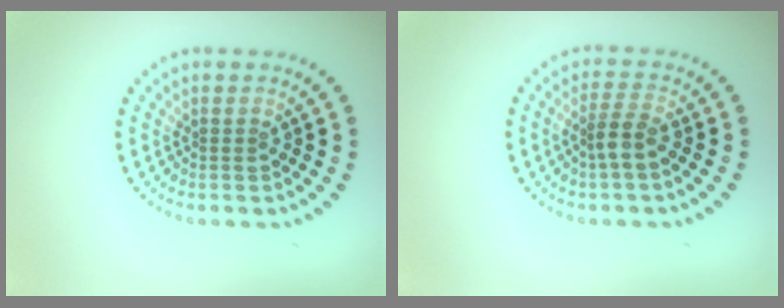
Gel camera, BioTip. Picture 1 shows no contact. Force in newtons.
{"total": 2.3, "press": 1.8, "slide": 1.3}